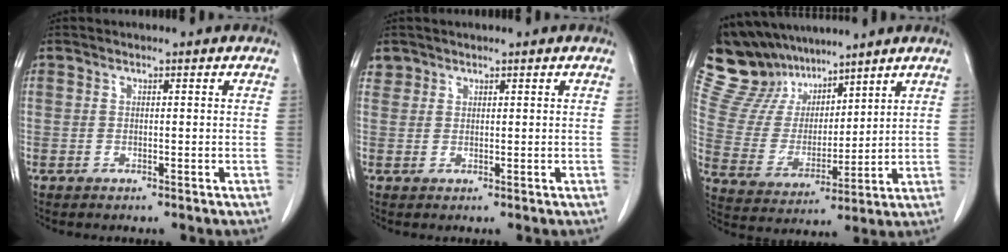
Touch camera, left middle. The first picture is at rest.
{"total": 1.3, "force": [0.9, 0.8, -0.2], "torque": [0.013, 0.005, 0.013]}
{"total": 13.1, "force": [11.4, 5.4, 3.4], "torque": [-0.084, 0.025, 0.226]}